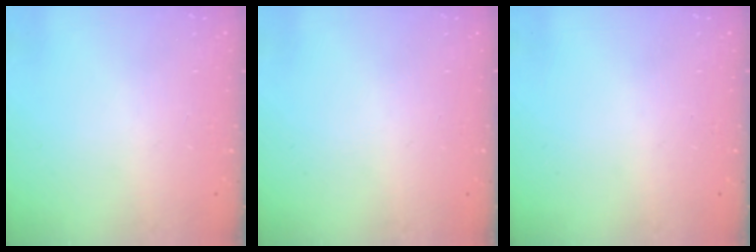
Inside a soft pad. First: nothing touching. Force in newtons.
{"total": 0.0}
{"total": 0.0}